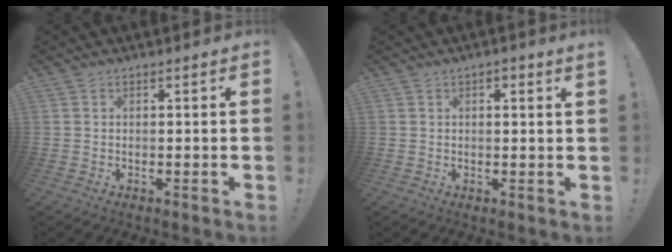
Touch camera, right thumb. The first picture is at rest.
{"total": 1.5, "force": [0.7, 0.0, 1.3], "torque": [-0.018, -0.004, 0.011]}